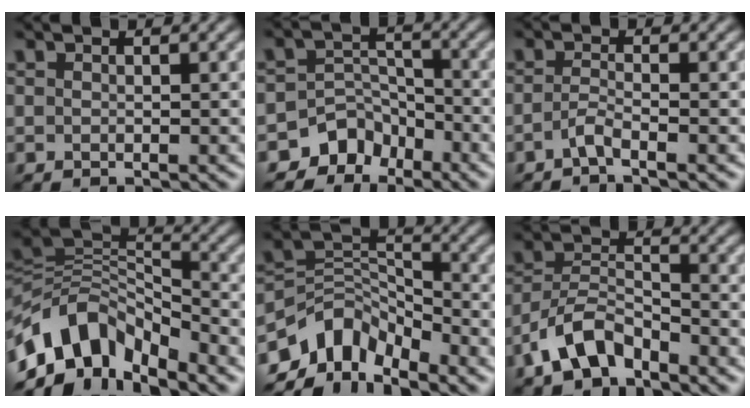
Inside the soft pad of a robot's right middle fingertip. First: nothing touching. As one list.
[{"total": 4.5, "force": [-3.3, 2.9, 0.7], "torque": [-0.001, 0.005, -0.058]}, {"total": 1.4, "force": [-0.9, 0.2, 1.1], "torque": [-0.027, -0.001, -0.026]}, {"total": 10.1, "force": [-5.1, 5.8, 6.5], "torque": [-0.117, 0.015, -0.107]}, {"total": 6.4, "force": [-4.8, 3.4, 2.5], "torque": [-0.031, -0.001, -0.095]}, {"total": 5.0, "force": [-3.4, 2.5, 2.7], "torque": [-0.053, 0.004, -0.075]}]